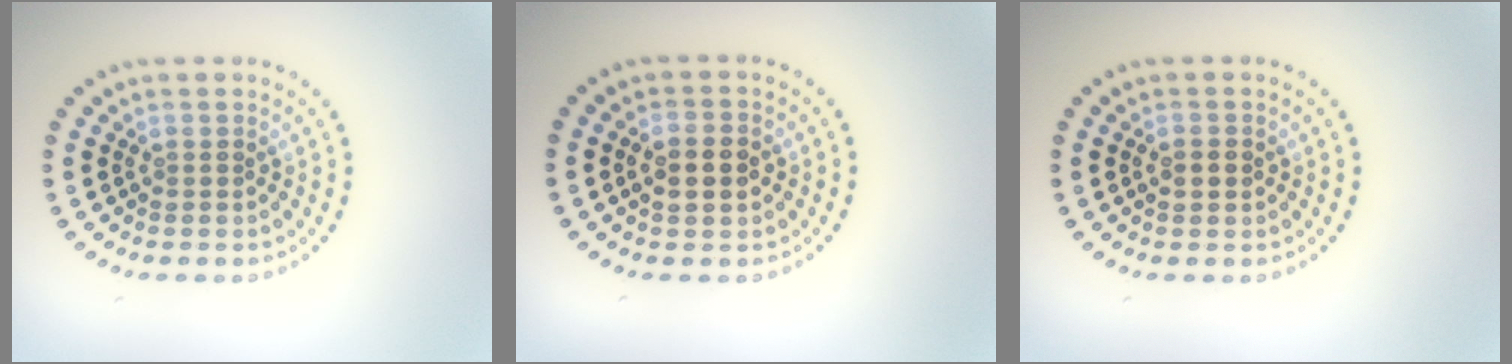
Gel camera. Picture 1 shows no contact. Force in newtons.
{"total": 2.6, "press": 2.6, "slide": 0.2}
{"total": 1.6, "press": 1.6, "slide": 0.1}